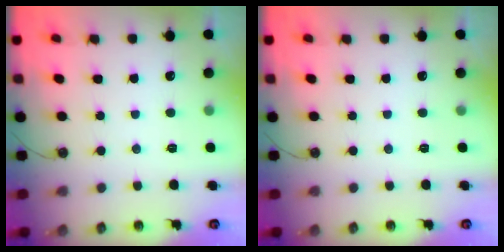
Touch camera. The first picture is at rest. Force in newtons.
{"total": 0.0}